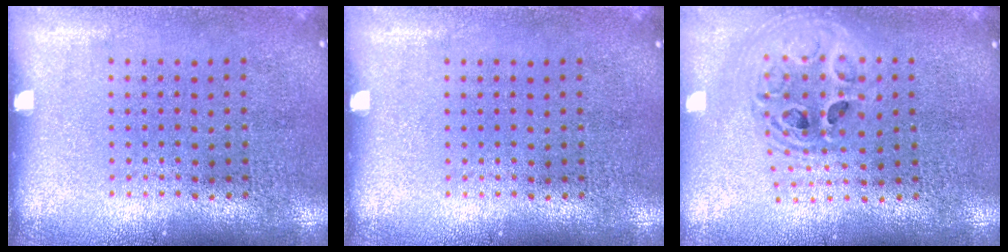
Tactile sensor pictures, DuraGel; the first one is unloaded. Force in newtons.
{"total": 0.0}
{"total": 2.1, "press": 1.7, "slide": 1.3}